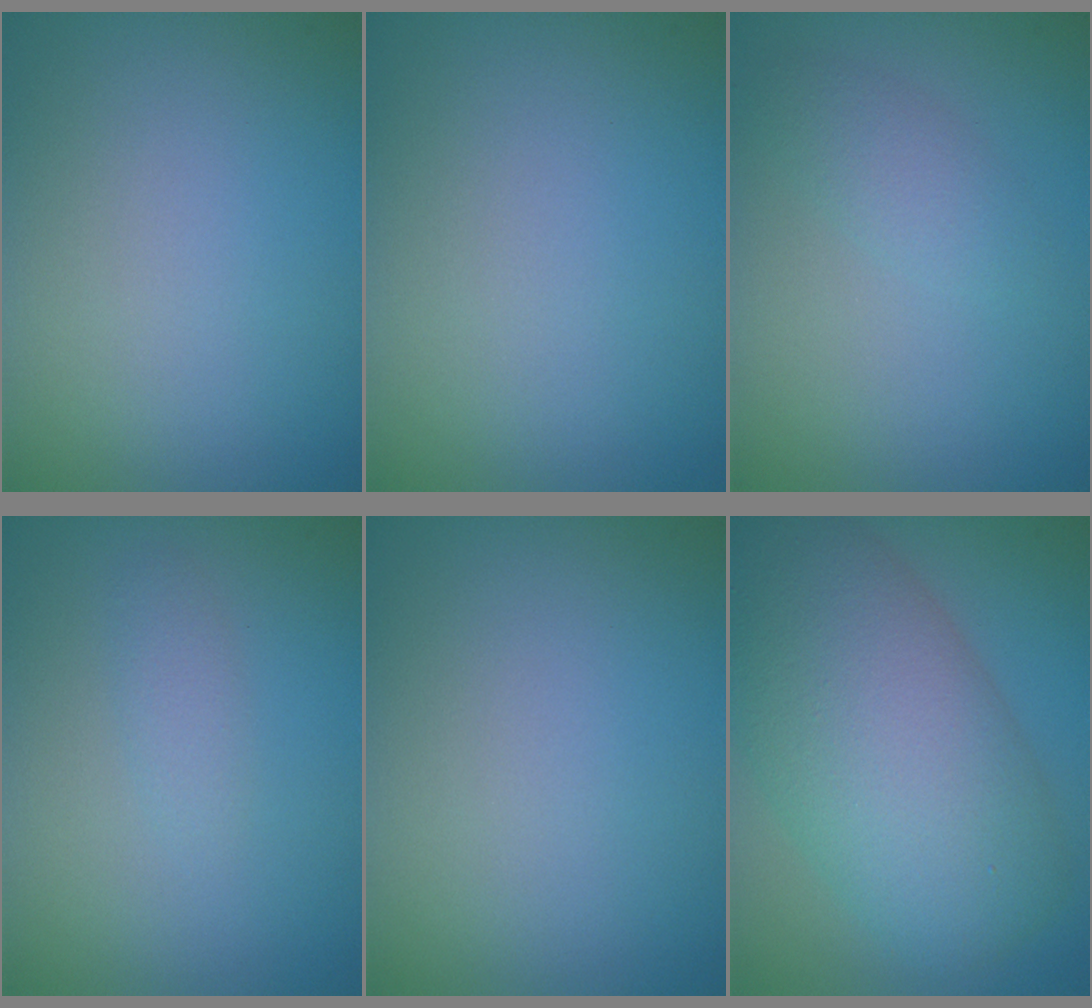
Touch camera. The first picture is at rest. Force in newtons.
{"total": 0.0}
{"total": 1.6, "press": 1.6, "slide": 0.1}
{"total": 1.0, "press": 1.0, "slide": 0.0}
{"total": 0.0}
{"total": 10.9, "press": 10.9, "slide": 0.5}